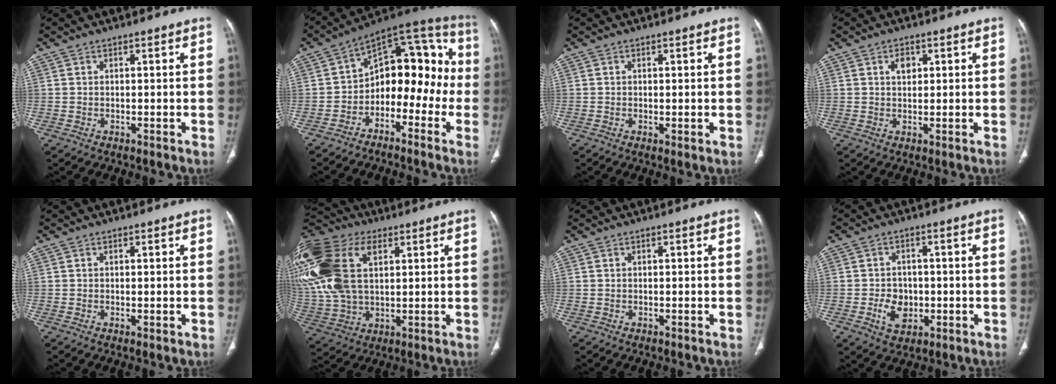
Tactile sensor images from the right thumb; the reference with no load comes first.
{"total": 16.0, "force": [-3.8, 10.5, 11.4], "torque": [-0.100, 0.090, -0.067]}
{"total": 1.1, "force": [-0.2, 0.3, 1.1], "torque": [-0.021, -0.006, 0.000]}
{"total": 2.7, "force": [1.0, 1.8, 1.8], "torque": [-0.019, -0.003, 0.016]}
{"total": 0.8, "force": [-0.1, 0.2, 0.8], "torque": [-0.016, -0.005, -0.001]}
{"total": 27.9, "force": [8.9, 17.3, 19.9], "torque": [-0.495, 0.029, 0.175]}
{"total": 0.0}
{"total": 5.8, "force": [-1.2, 4.6, 3.4], "torque": [-0.037, 0.006, -0.014]}